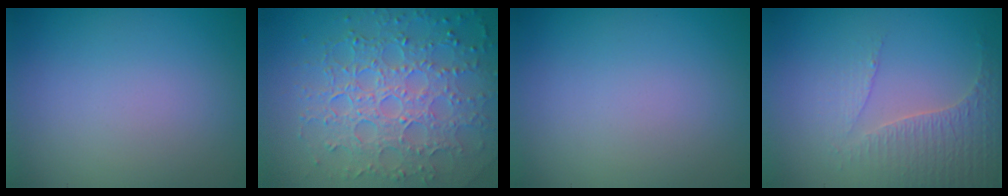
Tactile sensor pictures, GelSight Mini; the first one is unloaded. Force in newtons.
{"total": 8.1, "press": 5.7, "slide": 5.8}
{"total": 0.0}
{"total": 3.3, "press": 3.0, "slide": 1.6}